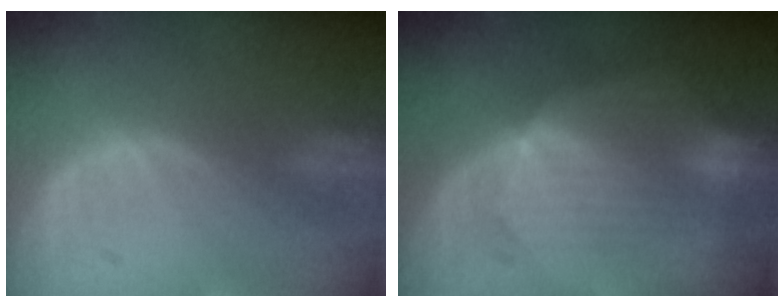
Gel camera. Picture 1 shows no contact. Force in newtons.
{"total": 7.1, "press": 6.9, "slide": 1.3}